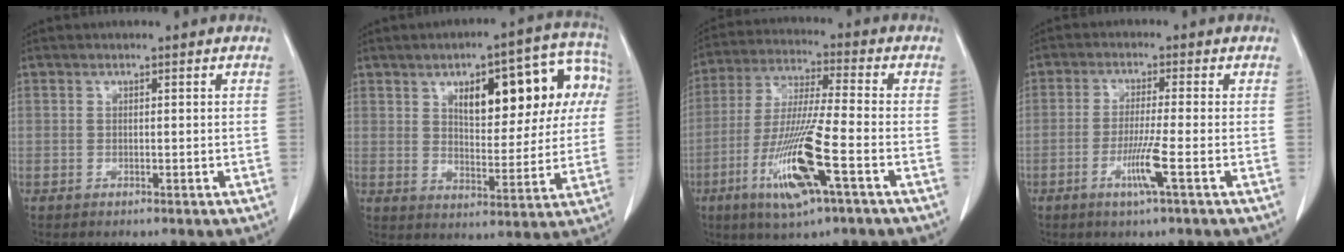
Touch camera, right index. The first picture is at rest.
{"total": 16.6, "force": [5.3, 6.3, 14.3], "torque": [-0.184, 0.040, 0.073]}
{"total": 14.0, "force": [-5.6, 0.6, 12.9], "torque": [-0.262, -0.022, -0.102]}
{"total": 5.2, "force": [-2.0, -0.8, 4.7], "torque": [-0.092, -0.012, -0.040]}